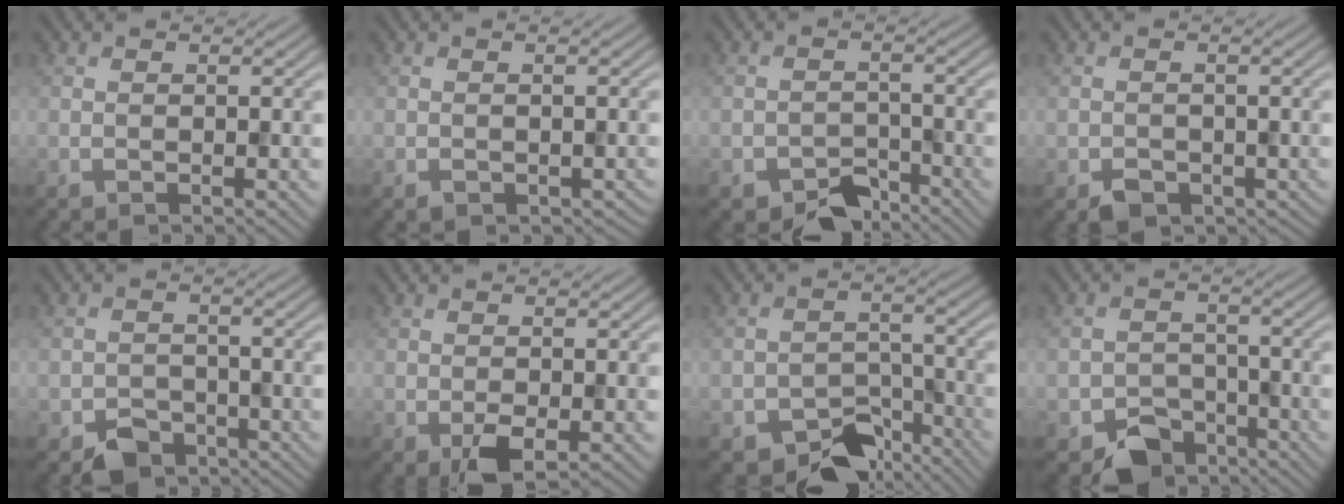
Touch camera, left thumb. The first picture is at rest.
{"total": 1.1, "force": [-0.5, 0.9, 0.5], "torque": [-0.011, -0.011, -0.006]}
{"total": 4.5, "force": [-3.4, 2.5, 1.6], "torque": [-0.022, -0.006, -0.062]}
{"total": 2.7, "force": [-1.4, 2.0, 1.0], "torque": [-0.016, -0.013, -0.027]}
{"total": 4.2, "force": [-2.8, 2.8, 1.3], "torque": [-0.021, -0.009, -0.053]}
{"total": 3.4, "force": [-1.0, 2.0, 2.6], "torque": [-0.056, -0.014, -0.016]}
{"total": 8.1, "force": [-5.9, 4.4, 3.4], "torque": [-0.046, -0.016, -0.097]}
{"total": 6.0, "force": [-4.0, 4.0, 2.0], "torque": [-0.027, -0.014, -0.070]}